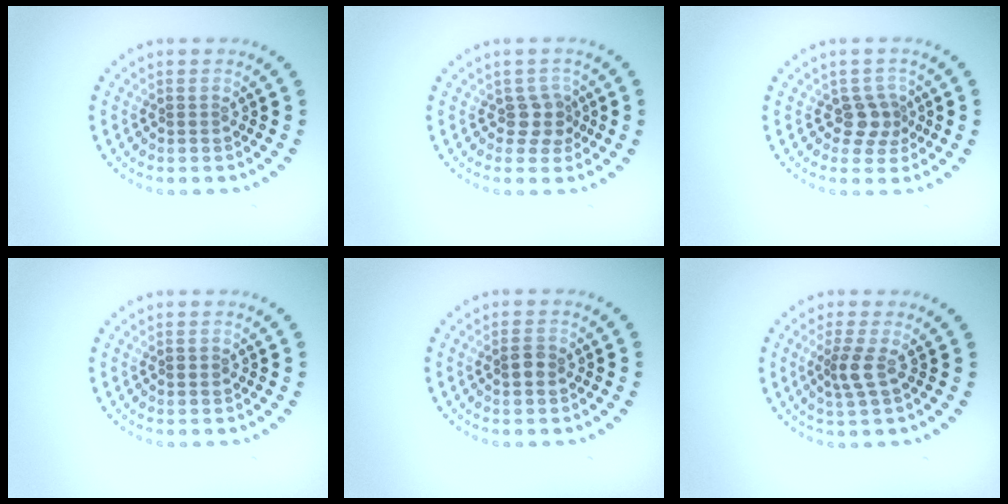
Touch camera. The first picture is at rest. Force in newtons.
{"total": 1.9, "press": 1.5, "slide": 1.2}
{"total": 2.4, "press": 1.9, "slide": 1.6}
{"total": 0.6, "press": 0.6, "slide": 0.0}
{"total": 1.3, "press": 1.3, "slide": 0.2}
{"total": 2.0, "press": 1.6, "slide": 1.3}